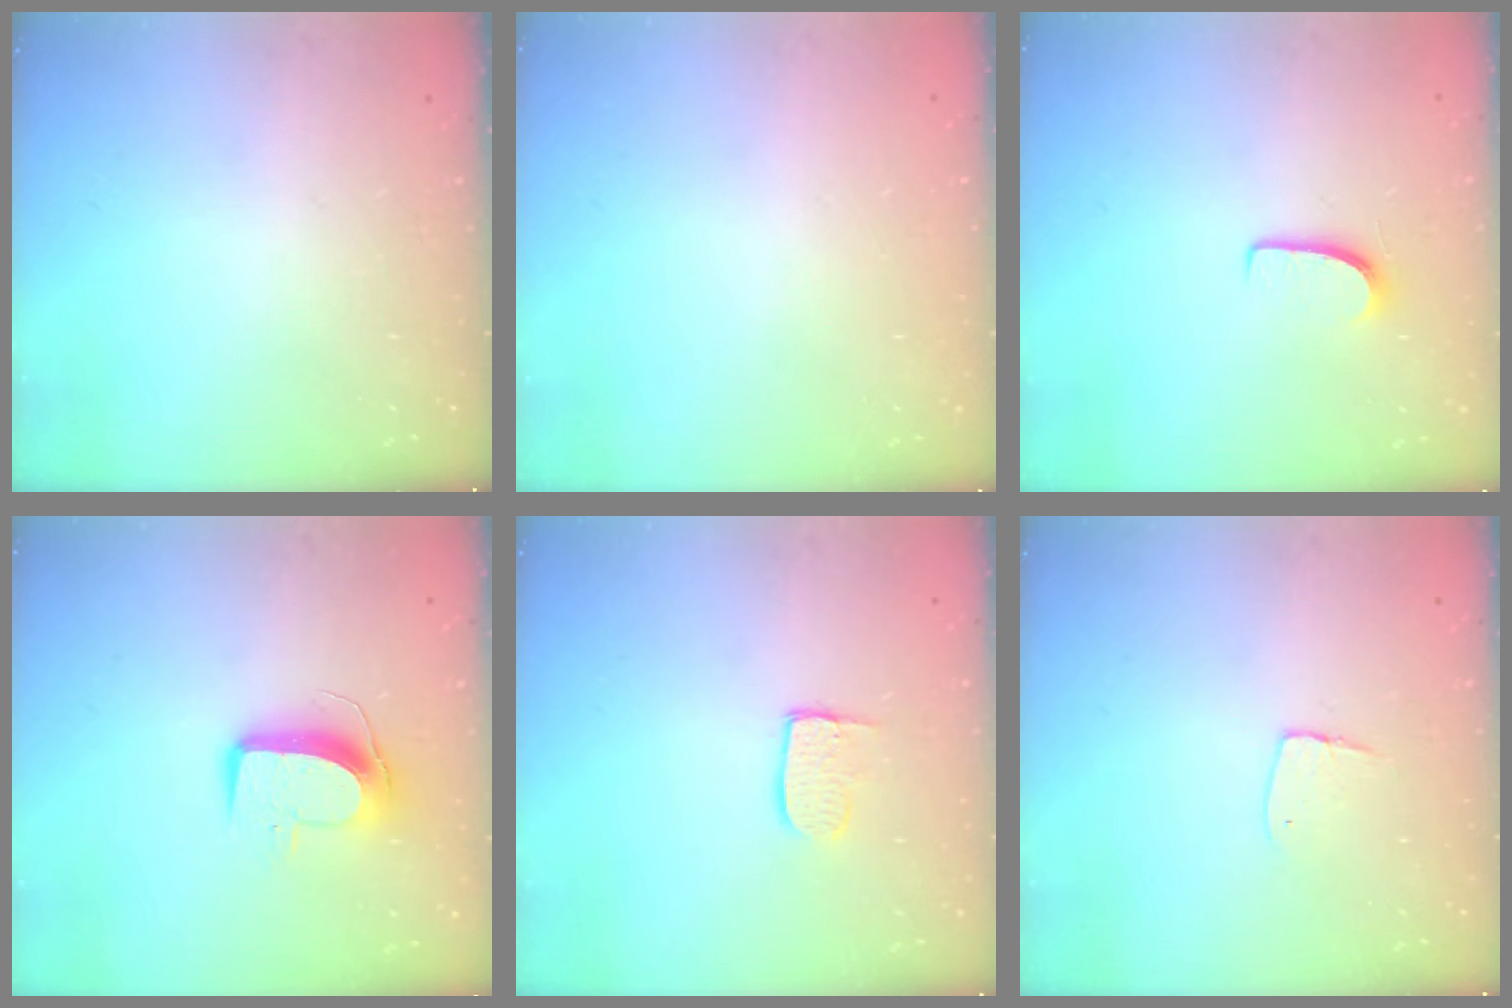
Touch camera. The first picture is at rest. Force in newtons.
{"total": 0.0}
{"total": 5.9, "press": 5.9, "slide": 0.4}
{"total": 10.0, "press": 10.0, "slide": 0.5}
{"total": 6.7, "press": 6.7, "slide": 0.2}
{"total": 4.6, "press": 4.6, "slide": 0.4}